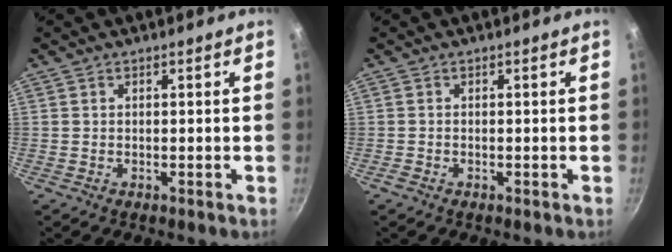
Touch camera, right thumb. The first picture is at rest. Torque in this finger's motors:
{"motor_torque": [0.19, 0.00, 0.01, -0.23, -0.02]}